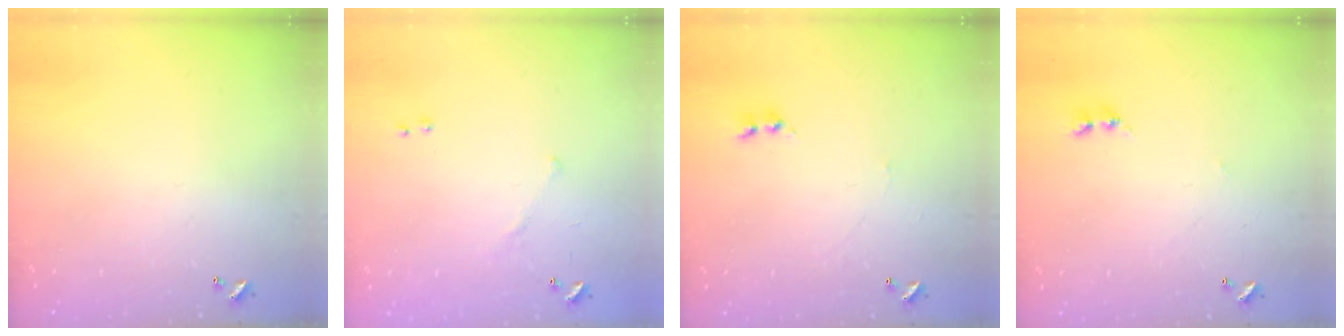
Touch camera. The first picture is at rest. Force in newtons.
{"total": 7.9, "press": 7.9, "slide": 0.7}
{"total": 0.8, "press": 0.7, "slide": 0.5}
{"total": 2.8, "press": 2.7, "slide": 0.4}